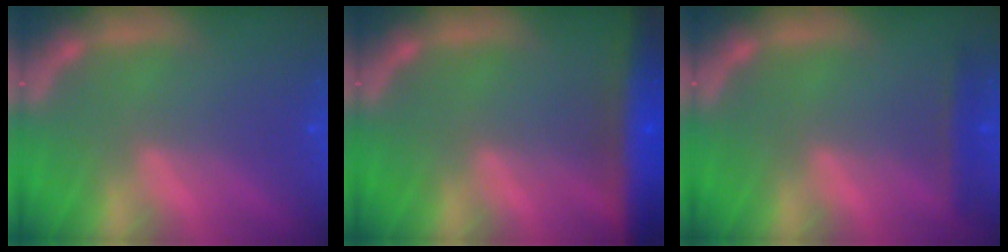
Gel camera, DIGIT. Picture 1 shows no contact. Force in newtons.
{"total": 9.0}
{"total": 1.9}